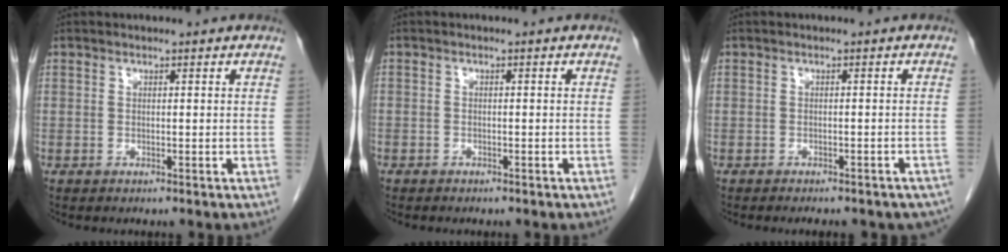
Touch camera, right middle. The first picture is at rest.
{"total": 1.1, "force": [-0.9, 0.6, 0.2], "torque": [-0.006, 0.002, -0.013]}
{"total": 9.2, "force": [-8.1, 2.9, 3.4], "torque": [-0.039, -0.002, -0.078]}